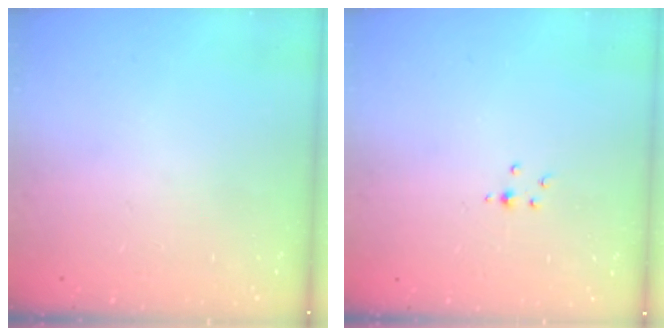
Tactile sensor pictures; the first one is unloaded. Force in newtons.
{"total": 2.8, "press": 2.4, "slide": 1.5}